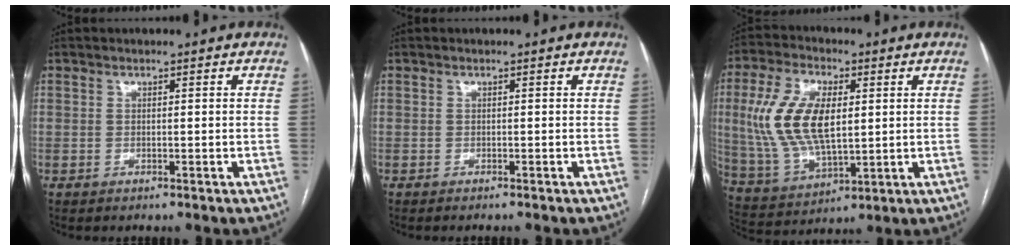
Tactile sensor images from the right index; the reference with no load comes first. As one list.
[{"total": 1.5, "force": [-1.3, 0.2, 0.6], "torque": [-0.005, -0.002, -0.016]}, {"total": 14.3, "force": [2.3, 6.6, 12.6], "torque": [-0.275, 0.012, 0.052]}]